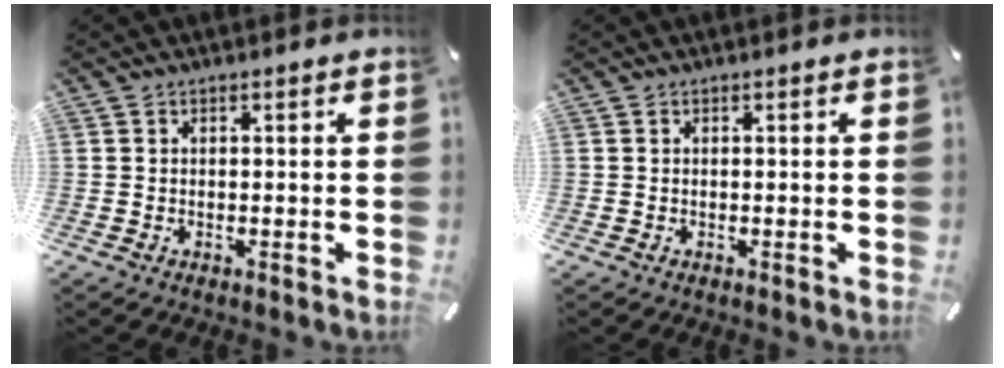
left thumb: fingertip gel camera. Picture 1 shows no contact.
{"total": 0.0}